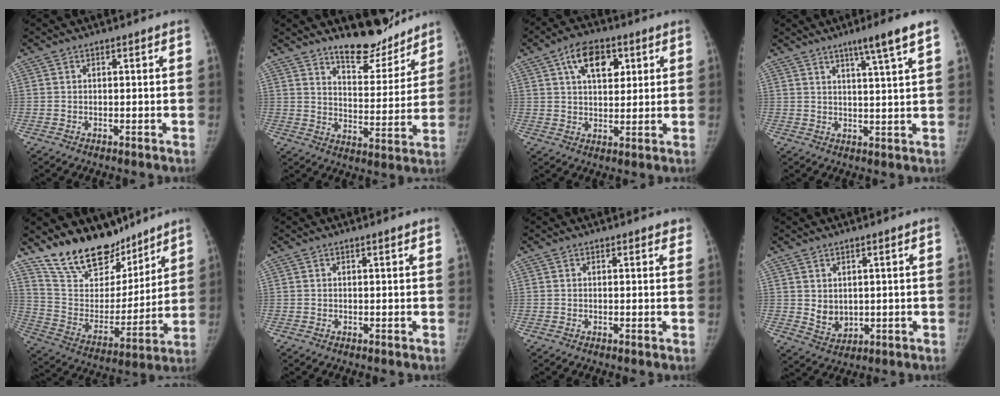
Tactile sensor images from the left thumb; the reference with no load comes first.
{"total": 12.2, "force": [10.8, 4.0, 4.2], "torque": [-0.024, -0.084, 0.169]}
{"total": 10.0, "force": [4.2, 5.8, 6.9], "torque": [-0.087, -0.009, 0.066]}
{"total": 7.0, "force": [4.5, -0.6, 5.4], "torque": [-0.085, -0.024, 0.070]}
{"total": 19.2, "force": [15.9, 8.6, 6.6], "torque": [-0.066, -0.100, 0.282]}
{"total": 0.8, "force": [0.7, 0.0, 0.4], "torque": [-0.007, -0.001, 0.012]}
{"total": 2.2, "force": [1.9, 1.0, 0.6], "torque": [0.018, -0.001, 0.015]}
{"total": 4.3, "force": [1.3, 3.2, 2.6], "torque": [-0.031, -0.019, 0.038]}